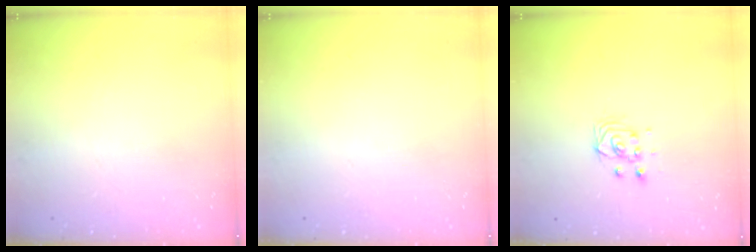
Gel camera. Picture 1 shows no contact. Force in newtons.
{"total": 0.0}
{"total": 4.3, "press": 4.3, "slide": 0.6}